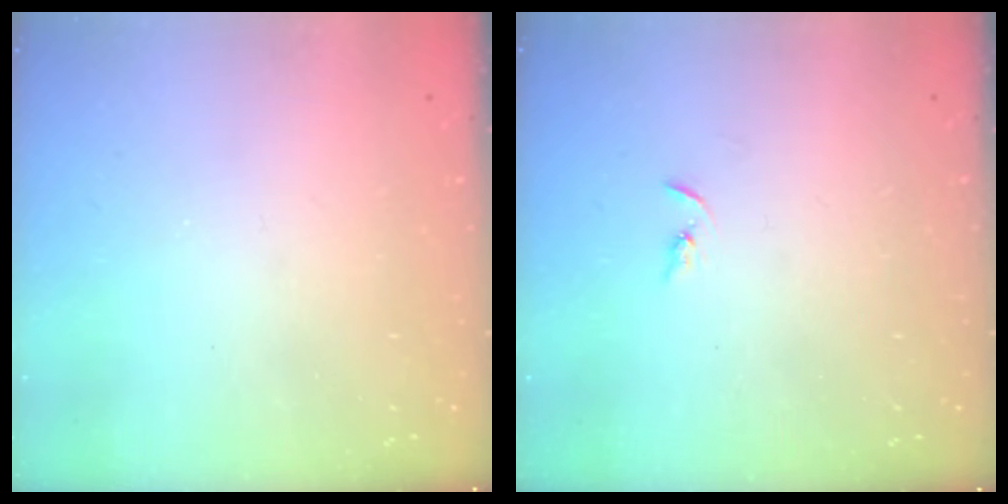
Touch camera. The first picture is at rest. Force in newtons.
{"total": 2.2, "press": 2.2, "slide": 0.2}